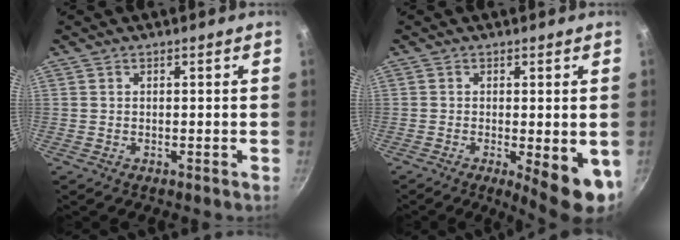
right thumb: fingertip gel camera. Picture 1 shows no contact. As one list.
[{"total": 9.1, "force": [-2.1, 2.5, 8.5], "torque": [-0.095, -0.011, -0.019]}]